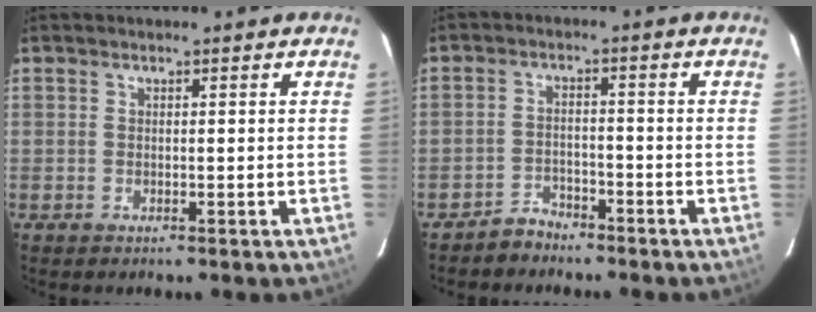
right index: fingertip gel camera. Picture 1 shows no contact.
{"total": 3.7, "force": [-3.3, 1.8, 0.0], "torque": [-0.010, 0.012, -0.057]}